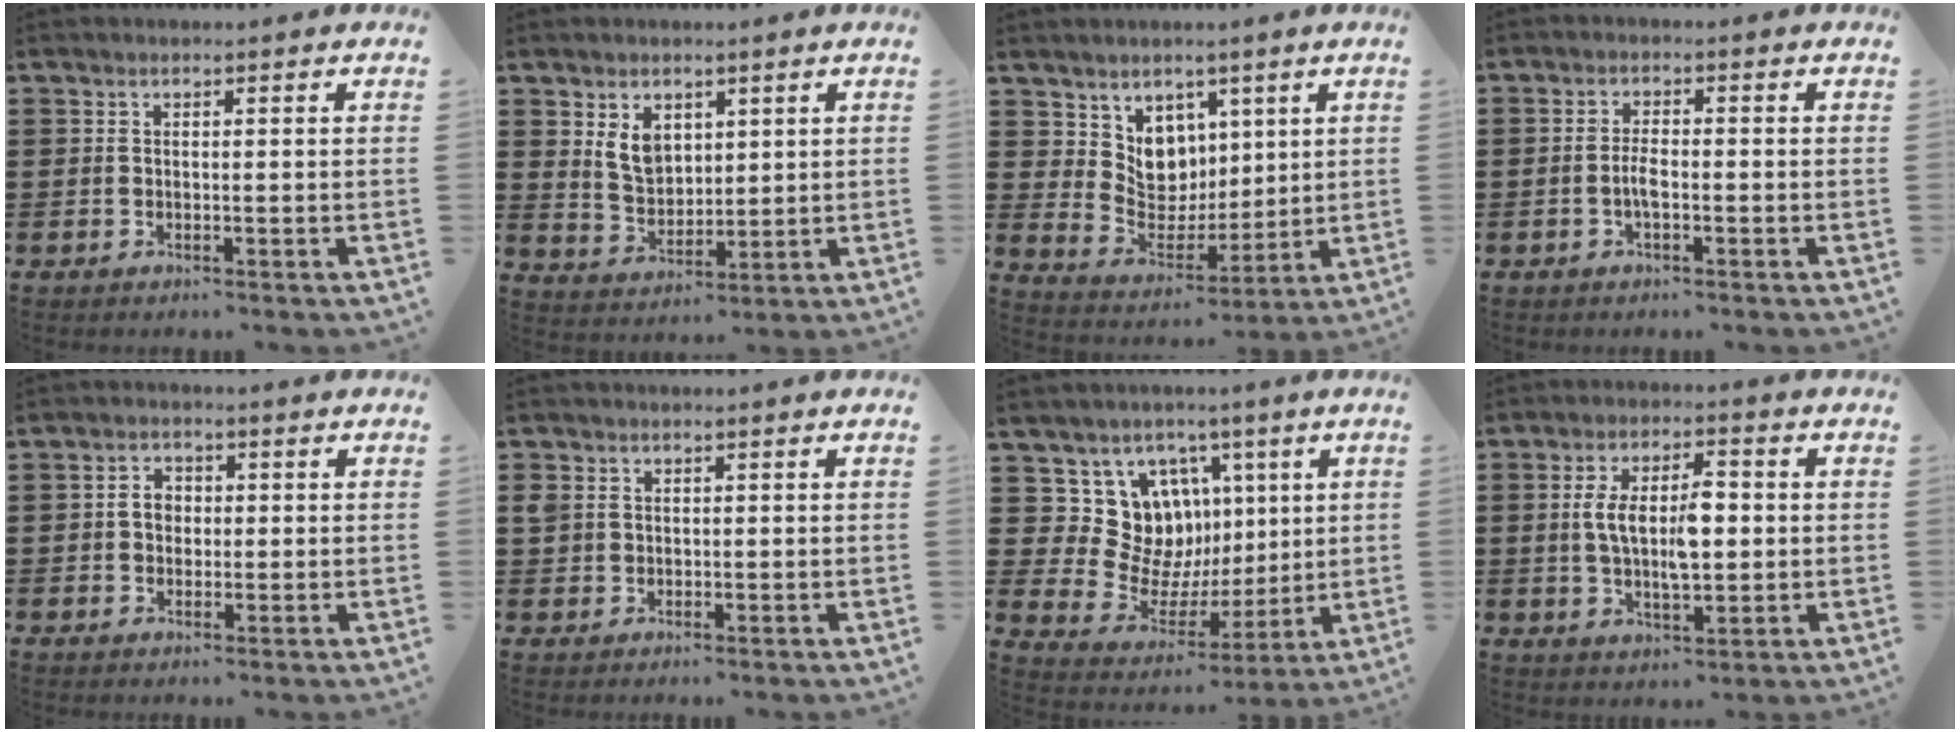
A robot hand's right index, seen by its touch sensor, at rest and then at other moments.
{"total": 5.3, "force": [2.5, 3.7, 2.9], "torque": [-0.063, 0.008, 0.044]}
{"total": 7.1, "force": [4.1, 5.7, 1.1], "torque": [-0.044, -0.026, 0.079]}
{"total": 2.8, "force": [-0.9, 0.6, 2.6], "torque": [-0.055, -0.004, -0.018]}
{"total": 2.7, "force": [0.0, 2.2, 1.7], "torque": [-0.038, 0.010, -0.002]}
{"total": 2.0, "force": [0.6, 1.8, 0.7], "torque": [-0.020, 0.008, 0.009]}
{"total": 11.1, "force": [3.6, 10.1, 3.1], "torque": [-0.077, -0.040, 0.075]}
{"total": 8.5, "force": [0.4, 3.5, 7.8], "torque": [-0.161, 0.006, 0.003]}